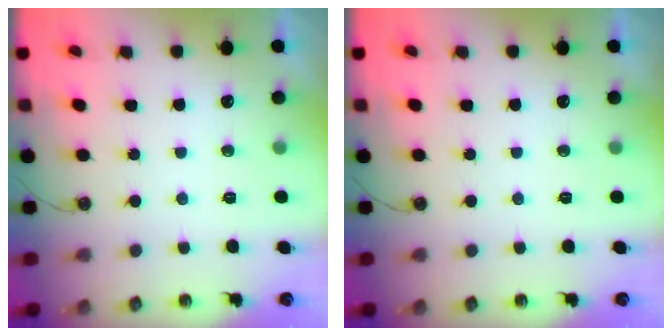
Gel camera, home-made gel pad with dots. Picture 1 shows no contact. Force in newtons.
{"total": 0.0}